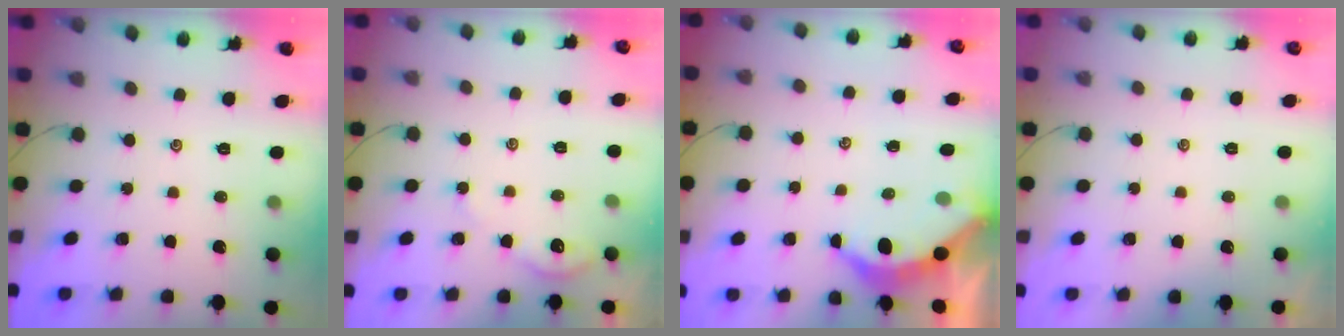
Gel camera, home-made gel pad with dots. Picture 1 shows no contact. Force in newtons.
{"total": 2.4, "press": 2.4, "slide": 0.3}
{"total": 3.6, "press": 3.6, "slide": 0.4}
{"total": 1.2, "press": 1.2, "slide": 0.3}